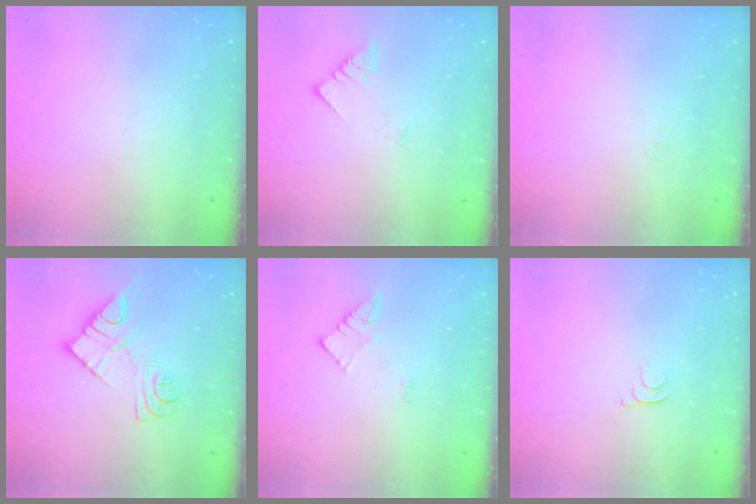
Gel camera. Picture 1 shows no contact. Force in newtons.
{"total": 3.6, "press": 3.6, "slide": 0.5}
{"total": 3.1, "press": 3.1, "slide": 0.5}
{"total": 11.5, "press": 11.5, "slide": 0.6}
{"total": 2.7, "press": 2.6, "slide": 0.4}
{"total": 3.6, "press": 3.5, "slide": 0.8}